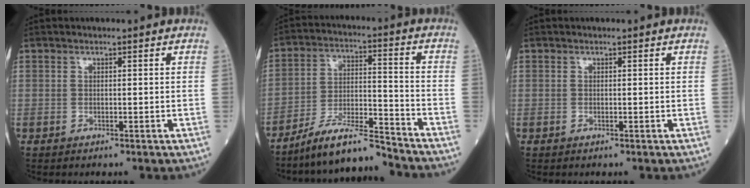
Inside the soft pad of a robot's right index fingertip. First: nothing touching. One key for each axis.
{"total": 10.3, "fx": -9.5, "fy": 0.2, "fz": 4.0, "tx": -0.069, "ty": 0.006, "tz": -0.171}
{"total": 0.0}